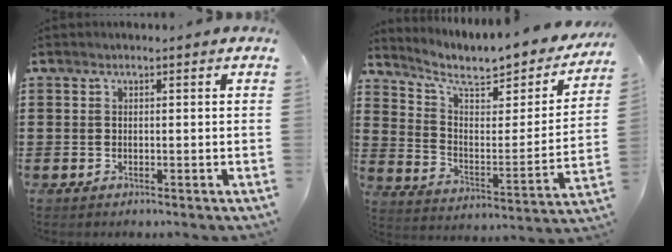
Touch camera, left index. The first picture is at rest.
{"total": 7.1, "force": [5.9, 2.0, 3.4], "torque": [-0.090, -0.048, 0.097]}